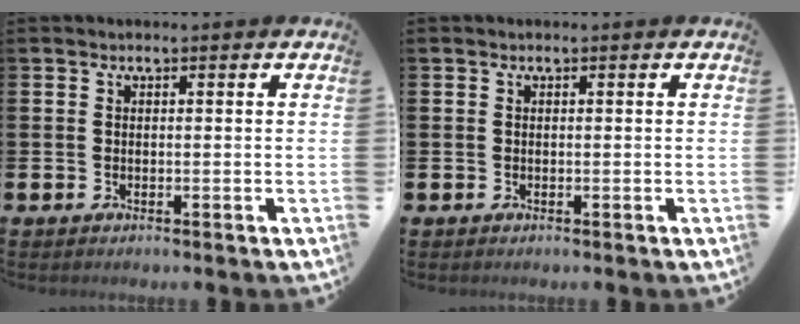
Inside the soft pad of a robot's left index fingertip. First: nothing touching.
{"total": 0.0}